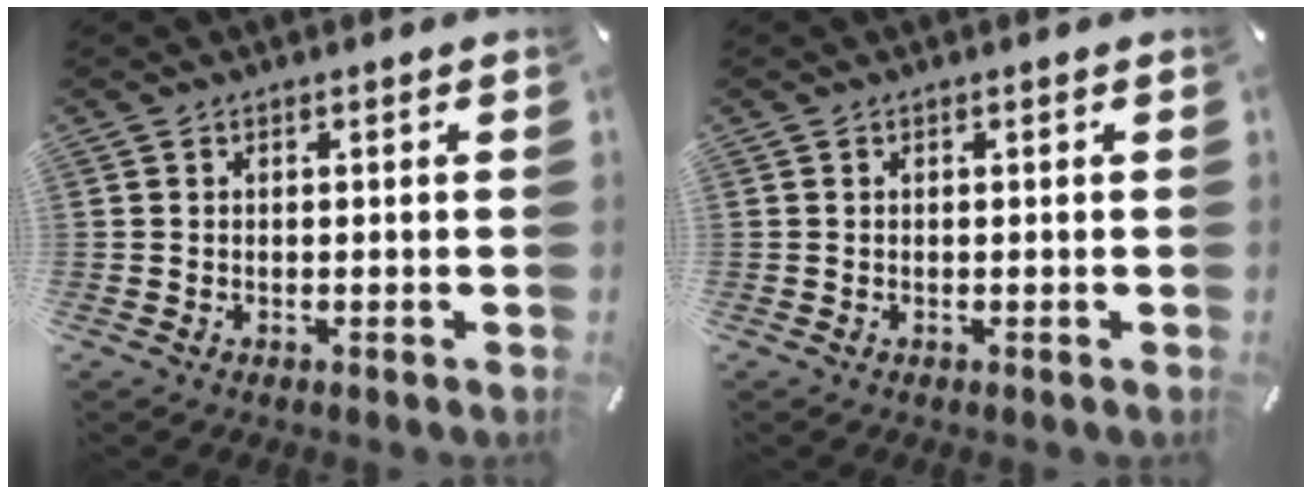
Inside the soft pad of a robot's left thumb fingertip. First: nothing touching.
{"total": 0.0}